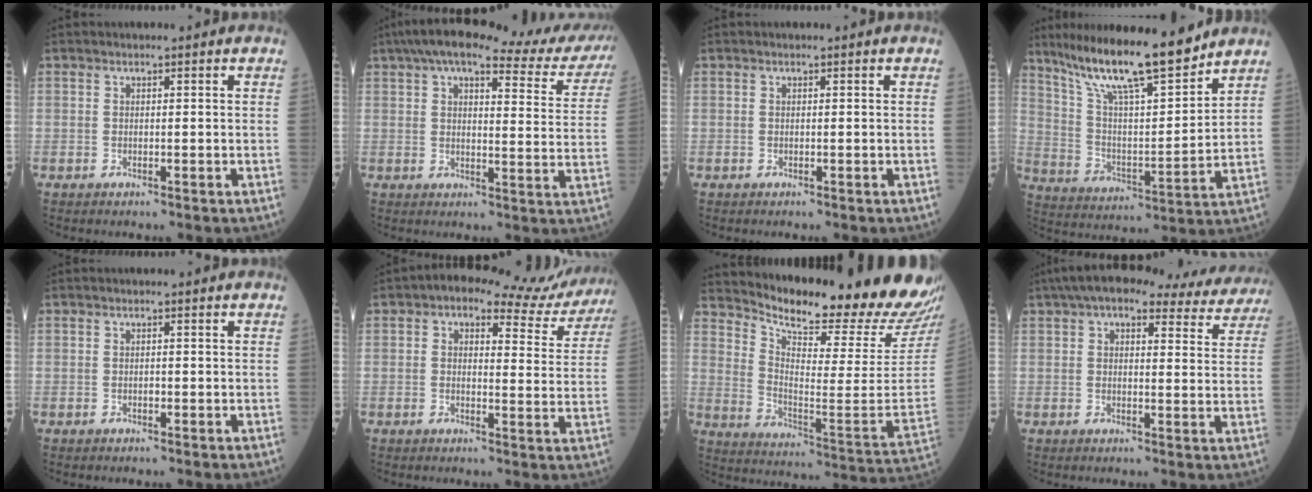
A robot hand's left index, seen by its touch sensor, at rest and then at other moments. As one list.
[{"total": 23.7, "force": [20.6, 4.2, 11.1], "torque": [-0.155, -0.009, 0.238]}, {"total": 0.0}, {"total": 17.0, "force": [14.0, 1.7, 9.4], "torque": [-0.164, -0.002, 0.250]}, {"total": 0.5, "force": [-0.2, 0.3, 0.4], "torque": [-0.009, 0.000, -0.005]}, {"total": 11.3, "force": [9.6, 4.3, 4.0], "torque": [-0.029, 0.012, 0.090]}, {"total": 23.9, "force": [22.4, 1.2, 8.2], "torque": [-0.145, -0.112, 0.305]}, {"total": 21.2, "force": [18.1, 6.0, 9.1], "torque": [-0.130, 0.032, 0.211]}]